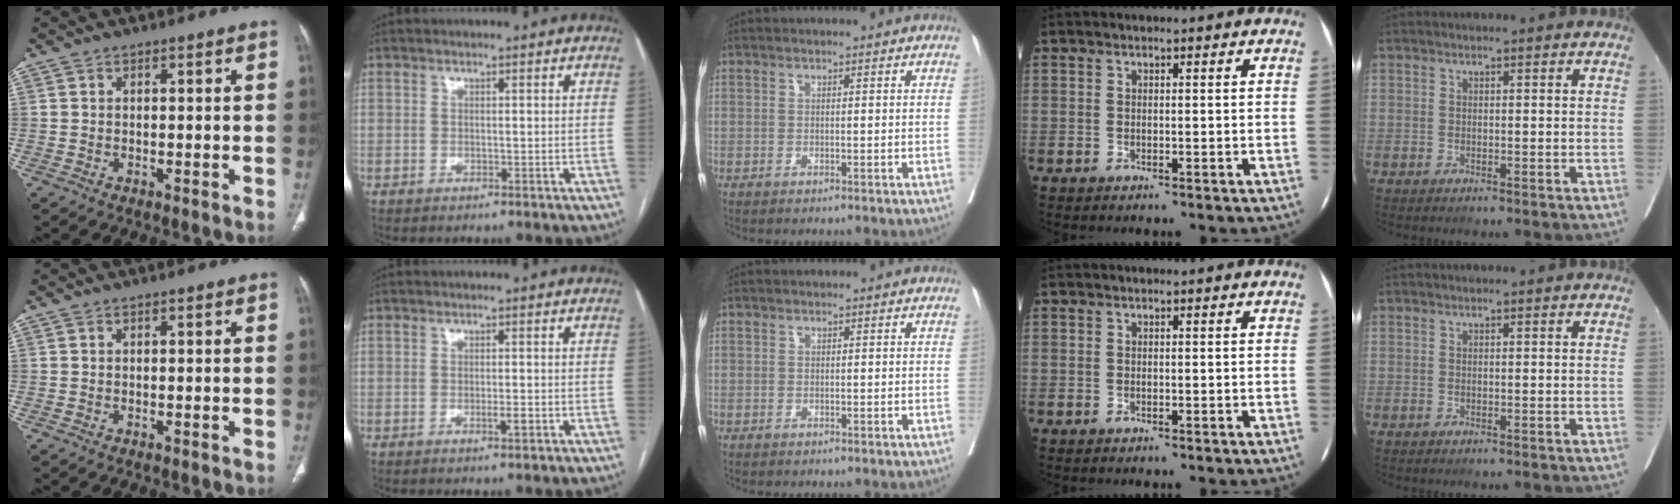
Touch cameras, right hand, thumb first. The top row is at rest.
{"index": {"total": 1.4, "force": [-0.5, 0.1, 1.3], "torque": [-0.024, -0.002, -0.008]}}